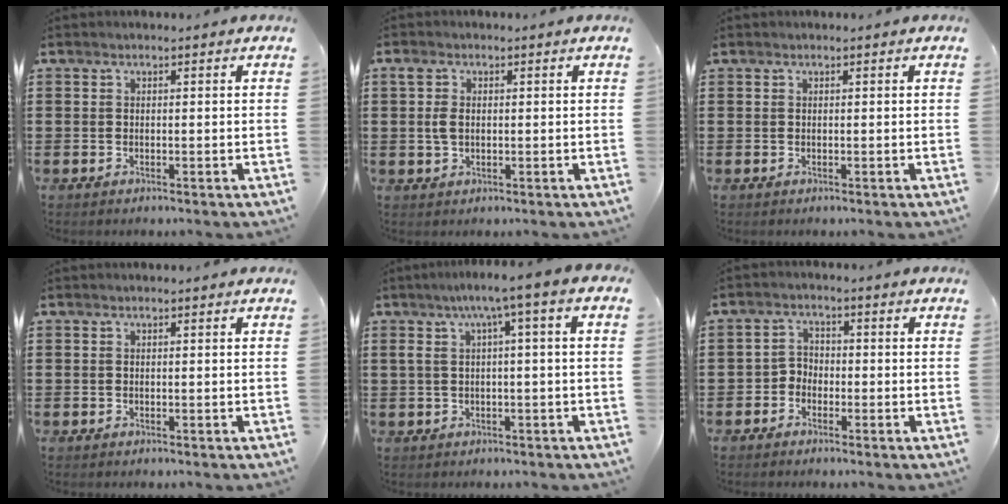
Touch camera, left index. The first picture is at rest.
{"total": 3.2, "force": [0.4, 2.0, 2.4], "torque": [-0.067, 0.004, 0.001]}
{"total": 0.0}
{"total": 0.0}
{"total": 4.8, "force": [0.1, 0.0, 4.8], "torque": [-0.094, 0.000, -0.007]}
{"total": 2.3, "force": [-1.7, 1.5, 0.4], "torque": [-0.015, 0.006, -0.040]}